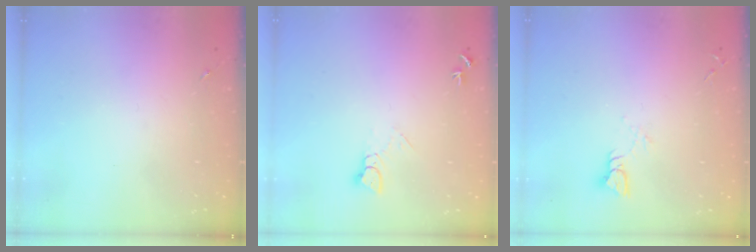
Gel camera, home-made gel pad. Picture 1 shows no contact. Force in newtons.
{"total": 5.5, "press": 5.5, "slide": 0.5}
{"total": 3.9, "press": 3.9, "slide": 0.3}